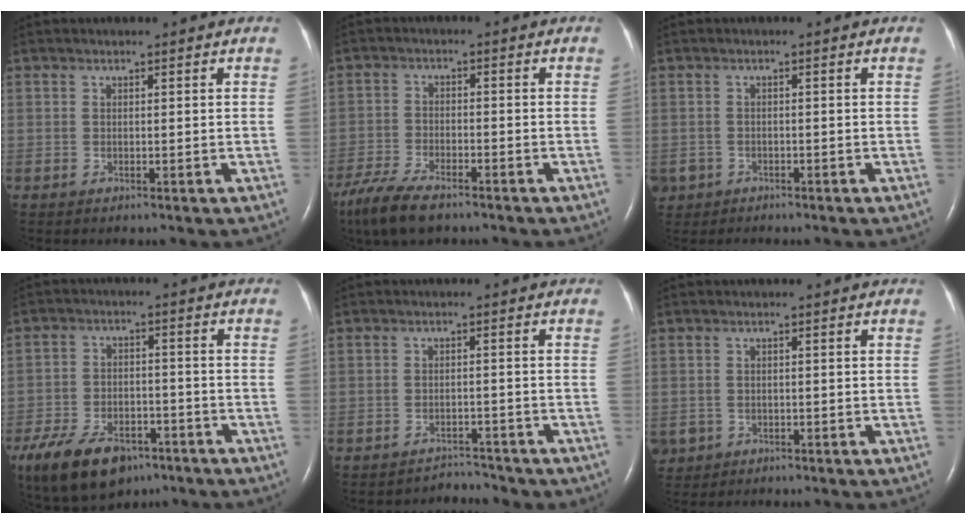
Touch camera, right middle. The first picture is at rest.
{"total": 8.9, "force": [-6.8, 2.5, 5.2], "torque": [-0.104, -0.020, -0.123]}
{"total": 4.0, "force": [-2.6, 3.1, 0.2], "torque": [-0.013, 0.004, -0.045]}
{"total": 13.9, "force": [-9.0, 7.3, 7.6], "torque": [-0.163, -0.010, -0.149]}
{"total": 3.9, "force": [-3.6, 1.0, -0.8], "torque": [0.012, 0.008, -0.052]}
{"total": 3.6, "force": [-1.9, 3.0, 0.4], "torque": [-0.012, 0.004, -0.033]}